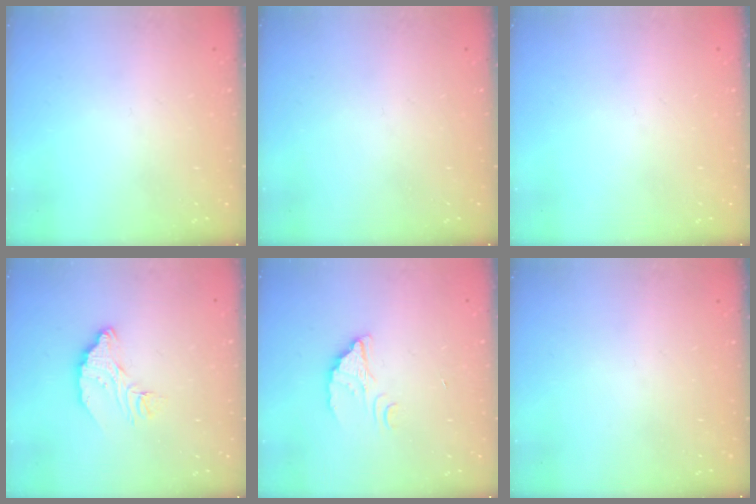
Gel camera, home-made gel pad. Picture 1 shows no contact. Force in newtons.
{"total": 0.0}
{"total": 0.0}
{"total": 9.4, "press": 9.3, "slide": 0.7}
{"total": 2.5, "press": 2.5, "slide": 0.1}
{"total": 0.0}